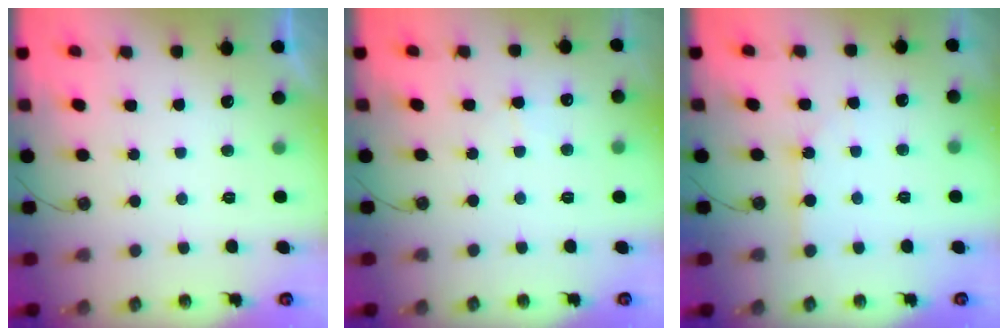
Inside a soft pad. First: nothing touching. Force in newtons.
{"total": 3.8, "press": 3.7, "slide": 0.7}
{"total": 2.5, "press": 2.5, "slide": 0.3}